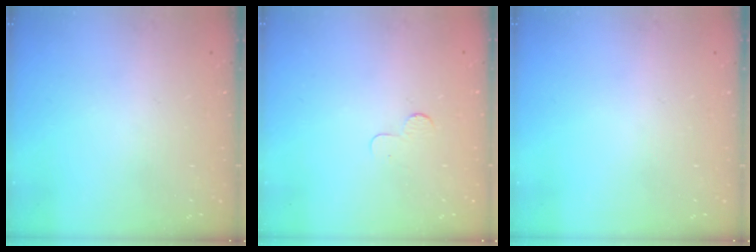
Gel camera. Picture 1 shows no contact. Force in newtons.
{"total": 2.3, "press": 2.3, "slide": 0.2}
{"total": 0.0}